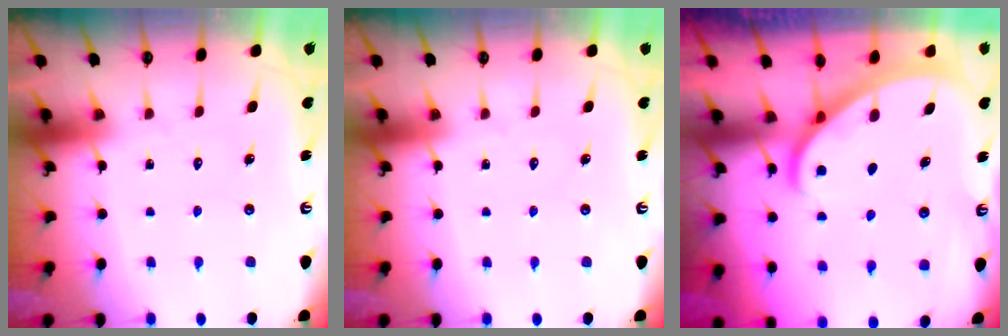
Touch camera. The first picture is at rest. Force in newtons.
{"total": 0.0}
{"total": 2.4, "press": 2.4, "slide": 0.2}